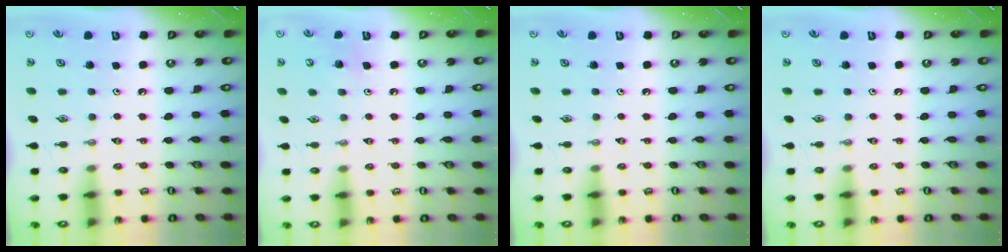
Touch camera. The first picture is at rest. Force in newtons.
{"total": 5.2, "press": 5.2, "slide": 0.4}
{"total": 0.0}
{"total": 0.0}